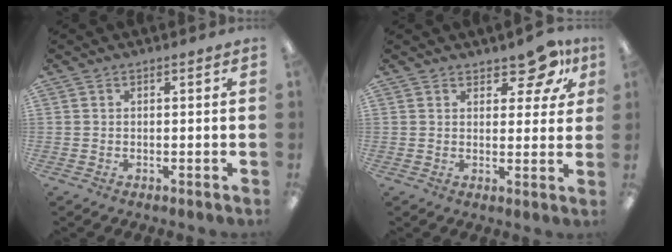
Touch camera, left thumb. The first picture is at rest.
{"total": 8.3, "force": [5.6, 4.3, 4.5], "torque": [-0.038, -0.034, 0.093]}